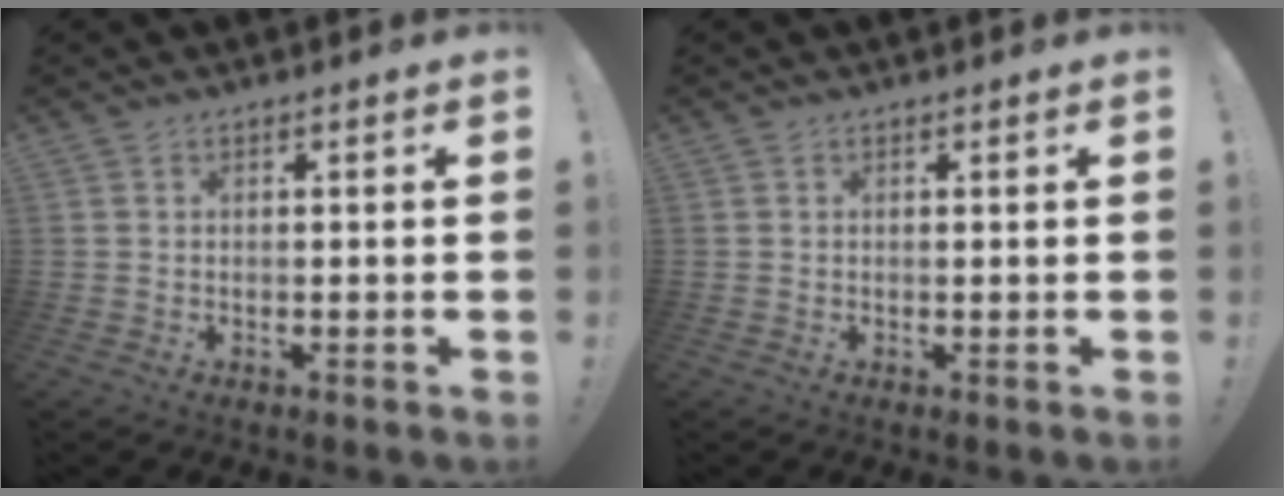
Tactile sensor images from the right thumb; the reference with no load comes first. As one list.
[{"total": 0.0}]